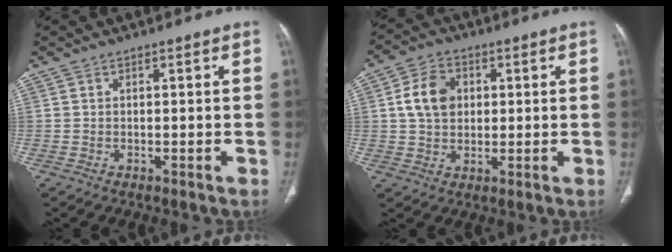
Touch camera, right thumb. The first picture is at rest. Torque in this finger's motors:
{"motor_torque": [0.76, 1.63, 0.63, -0.28, 0.05]}